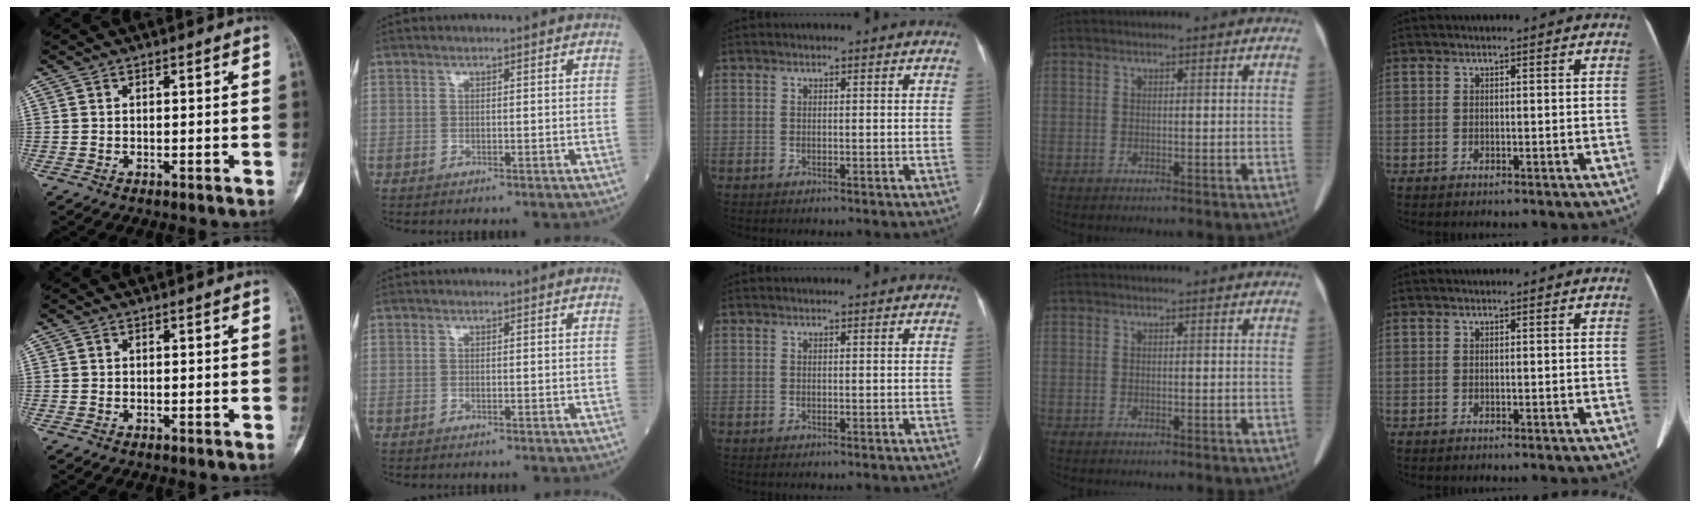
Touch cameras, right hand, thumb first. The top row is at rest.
{}